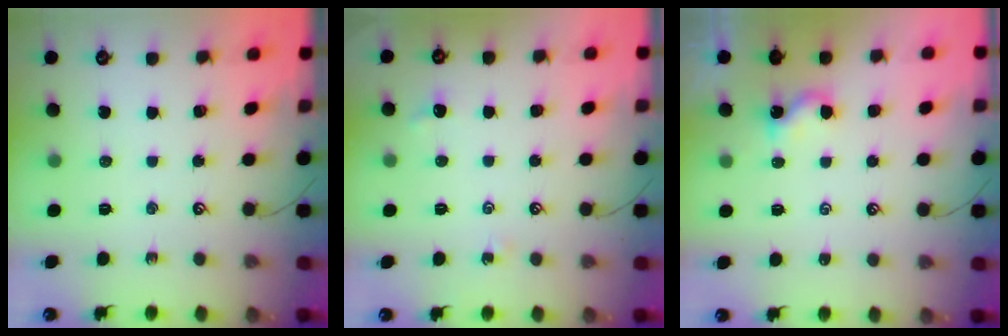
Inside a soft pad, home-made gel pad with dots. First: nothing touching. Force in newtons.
{"total": 2.5, "press": 2.4, "slide": 0.6}
{"total": 0.0}